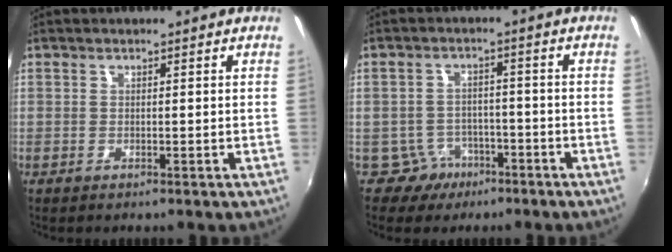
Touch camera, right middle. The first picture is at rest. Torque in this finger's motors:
{"motor_torque": [-0.44, -0.02, -0.15, -0.04]}